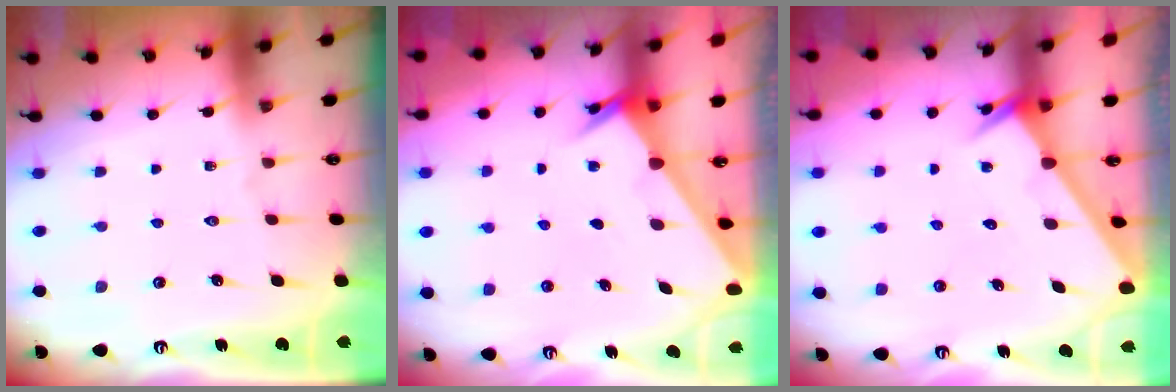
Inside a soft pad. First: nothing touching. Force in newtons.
{"total": 2.4, "press": 2.3, "slide": 0.2}
{"total": 2.6, "press": 2.6, "slide": 0.0}